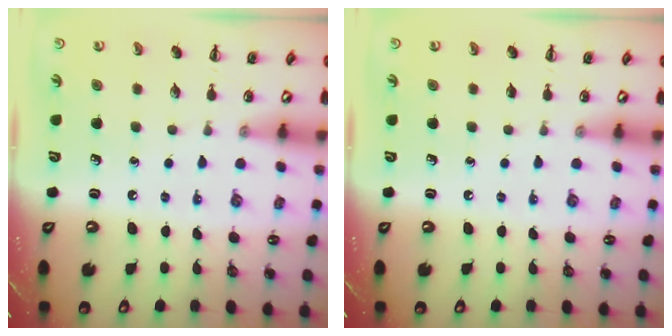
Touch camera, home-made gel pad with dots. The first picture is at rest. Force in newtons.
{"total": 0.0}